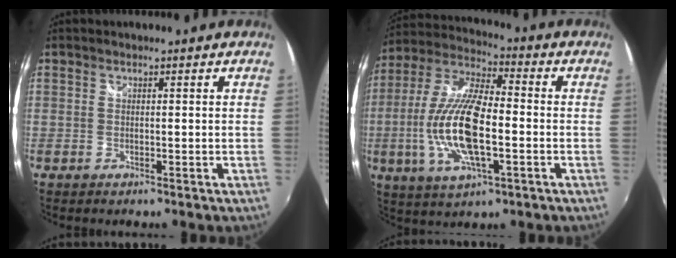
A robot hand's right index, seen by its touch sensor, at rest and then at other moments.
{"total": 17.0, "force": [-3.3, 5.9, 15.6], "torque": [-0.318, -0.006, -0.063]}